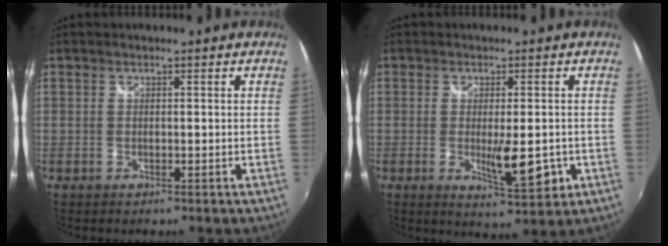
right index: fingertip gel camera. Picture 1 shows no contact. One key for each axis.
{"total": 7.7, "fx": -1.9, "fy": 1.9, "fz": 7.2, "tx": -0.109, "ty": -0.021, "tz": -0.022}